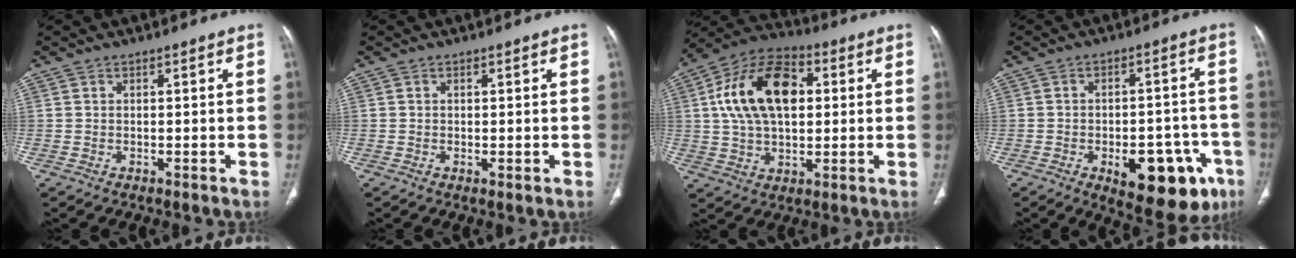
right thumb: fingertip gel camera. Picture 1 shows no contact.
{"total": 0.7, "force": [-0.1, 0.2, 0.7], "torque": [-0.016, -0.004, 0.000]}
{"total": 17.9, "force": [3.4, 10.9, 13.8], "torque": [-0.232, 0.017, 0.054]}
{"total": 17.0, "force": [-7.3, 8.1, 13.1], "torque": [-0.118, 0.031, -0.079]}